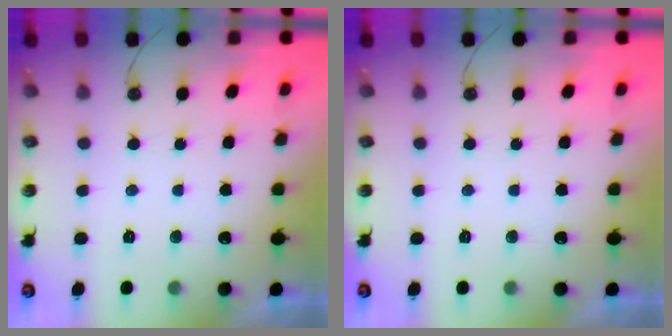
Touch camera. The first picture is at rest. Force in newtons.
{"total": 0.0}